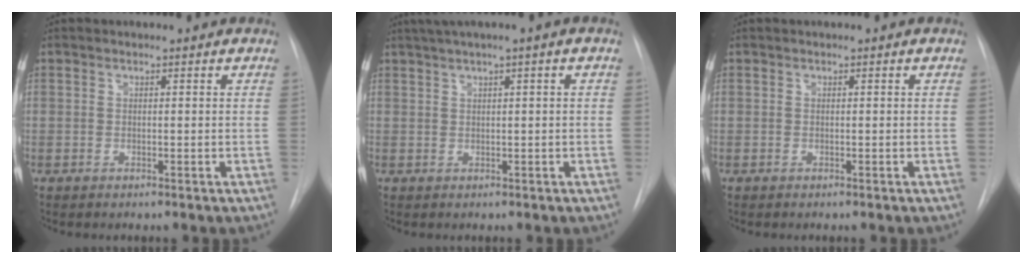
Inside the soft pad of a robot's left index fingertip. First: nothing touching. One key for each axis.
{"total": 4.6, "fx": 2.5, "fy": -0.4, "fz": 3.8, "tx": -0.073, "ty": 0.020, "tz": 0.046}
{"total": 0.0}